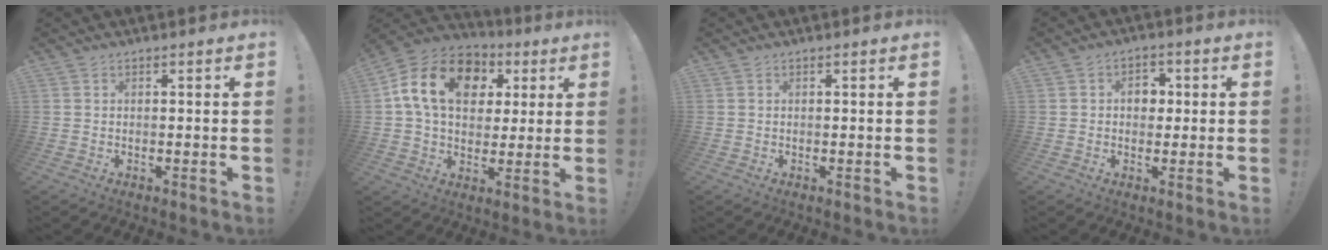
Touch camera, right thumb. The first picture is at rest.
{"total": 18.1, "force": [5.6, 12.7, 11.6], "torque": [-0.197, 0.000, 0.104]}
{"total": 0.0}
{"total": 5.5, "force": [0.4, 4.3, 3.4], "torque": [-0.043, 0.004, 0.003]}